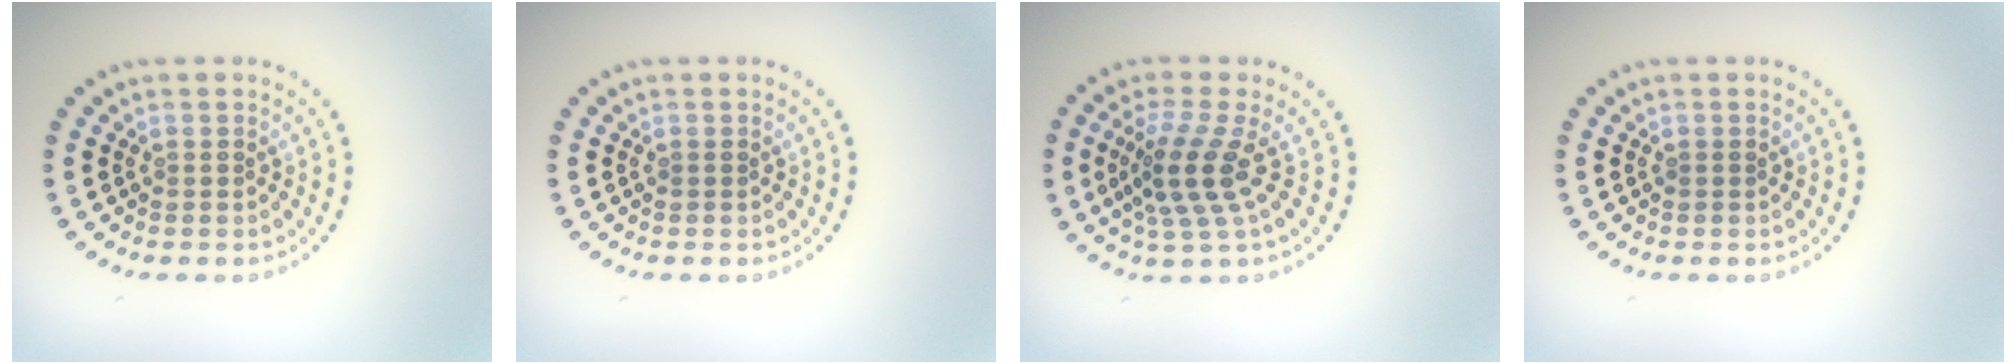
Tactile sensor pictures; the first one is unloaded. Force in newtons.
{"total": 0.0}
{"total": 4.0, "press": 2.9, "slide": 2.7}
{"total": 0.0}